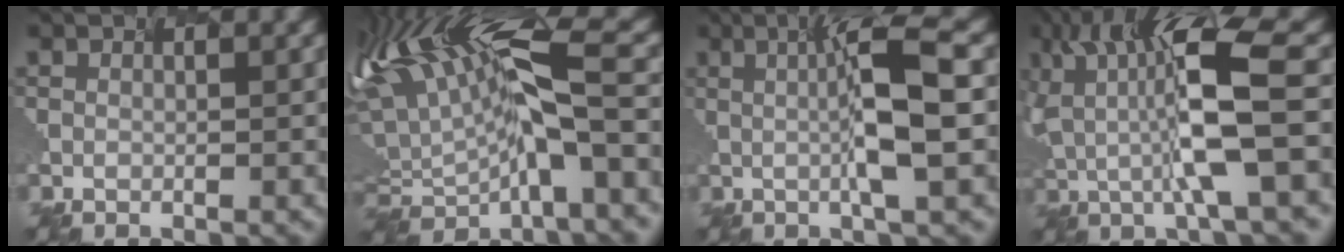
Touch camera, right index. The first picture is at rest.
{"total": 10.3, "force": [0.0, 3.1, 9.8], "torque": [-0.194, 0.017, 0.028]}
{"total": 5.2, "force": [-0.3, -0.1, 5.2], "torque": [-0.107, 0.001, 0.022]}
{"total": 9.0, "force": [0.0, 1.7, 8.8], "torque": [-0.189, 0.005, 0.027]}